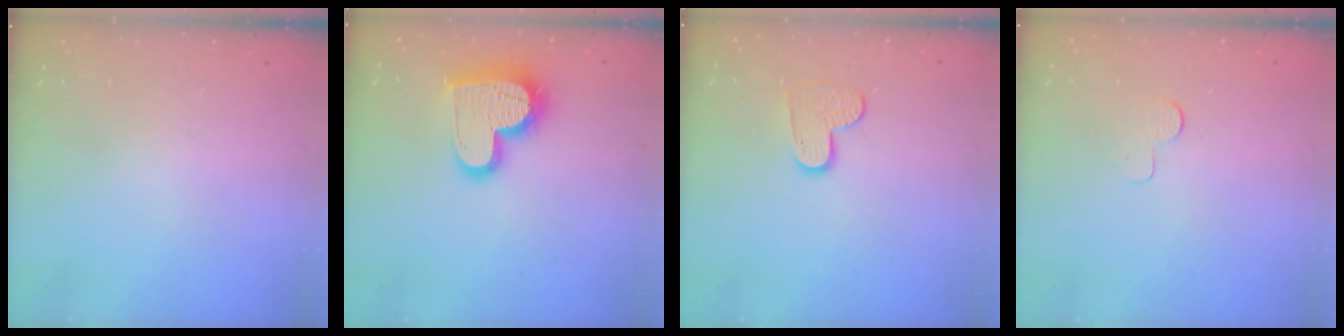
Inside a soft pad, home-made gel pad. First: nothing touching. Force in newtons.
{"total": 17.7, "press": 17.7, "slide": 1.3}
{"total": 7.5, "press": 7.5, "slide": 0.5}
{"total": 2.9, "press": 2.9, "slide": 0.3}